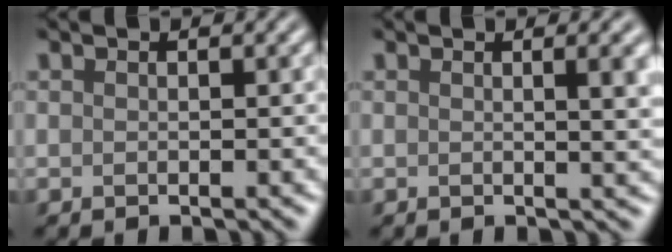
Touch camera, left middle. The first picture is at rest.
{"total": 2.9, "force": [0.7, 0.8, 2.7], "torque": [-0.025, 0.001, 0.008]}